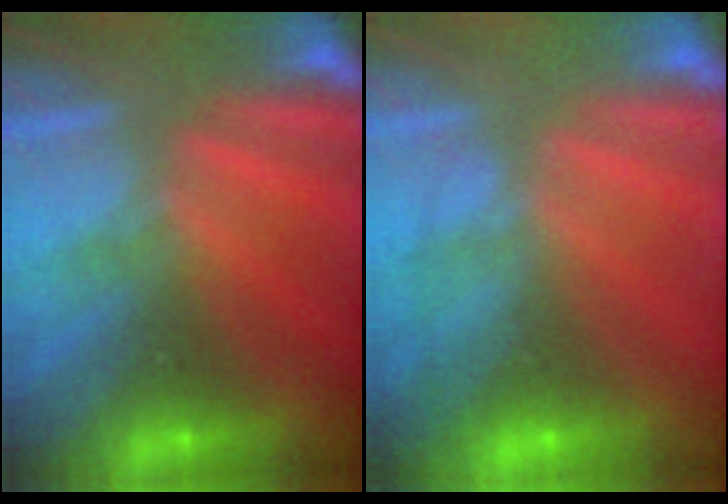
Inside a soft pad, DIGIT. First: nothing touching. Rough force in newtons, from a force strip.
{"total": 1.7}